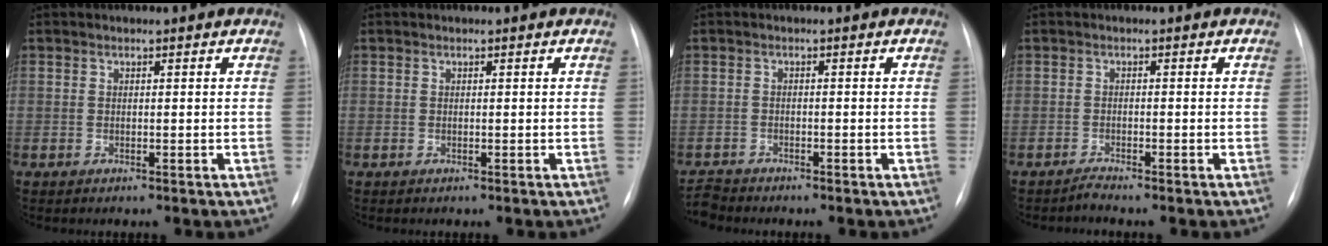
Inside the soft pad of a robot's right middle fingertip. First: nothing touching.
{"total": 0.0}
{"total": 2.5, "force": [-2.5, 0.4, -0.2], "torque": [0.003, -0.012, -0.045]}
{"total": 1.1, "force": [-1.1, -0.3, 0.0], "torque": [0.000, -0.005, -0.019]}